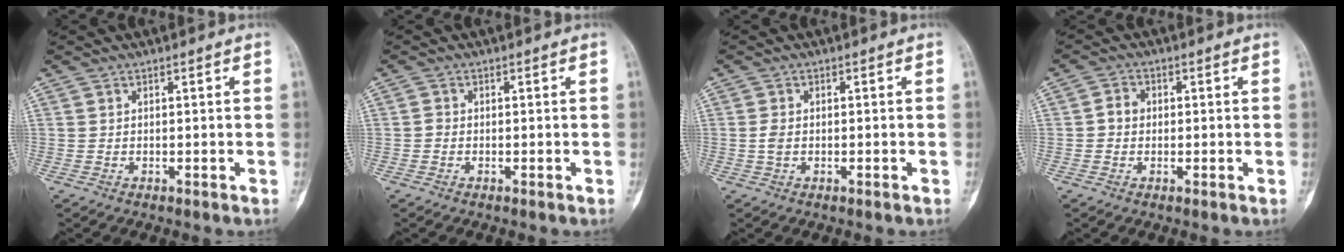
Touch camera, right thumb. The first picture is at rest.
{"total": 0.8, "force": [-0.3, 0.6, 0.4], "torque": [-0.005, 0.002, -0.011]}
{"total": 1.7, "force": [-0.3, 1.1, 1.3], "torque": [-0.035, 0.005, -0.008]}
{"total": 2.6, "force": [-0.1, 2.3, 1.3], "torque": [-0.010, 0.009, -0.007]}